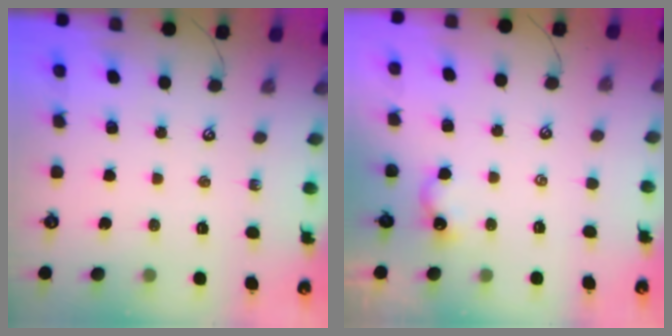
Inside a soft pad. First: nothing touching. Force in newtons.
{"total": 2.4, "press": 2.4, "slide": 0.2}